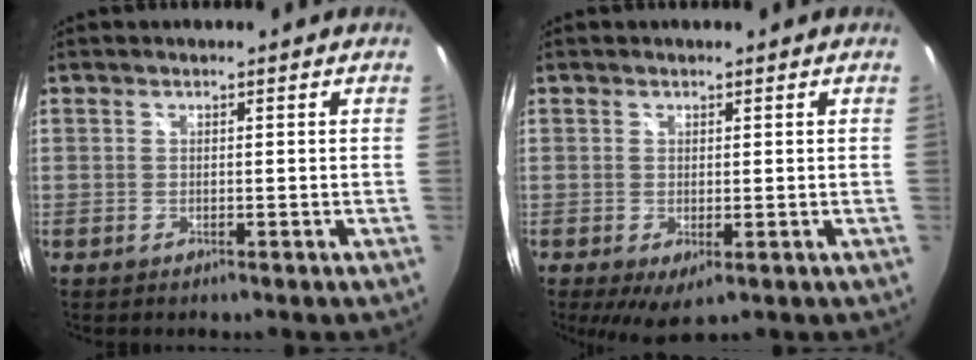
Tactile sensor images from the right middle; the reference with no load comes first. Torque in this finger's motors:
{"motor_torque": [1.07, -1.05, 0.18, 0.03]}